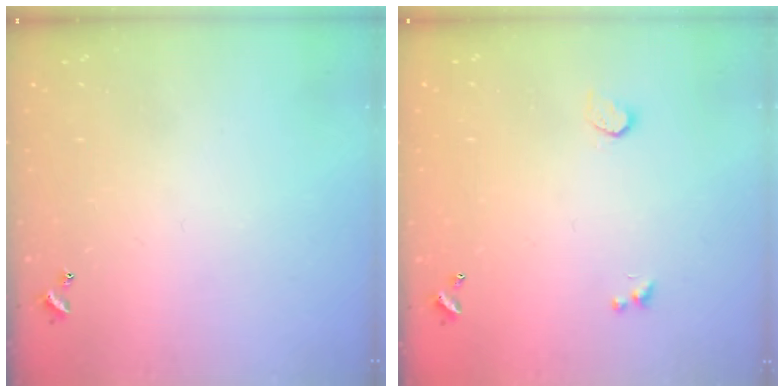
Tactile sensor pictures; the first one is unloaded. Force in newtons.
{"total": 1.0, "press": 0.7, "slide": 0.7}